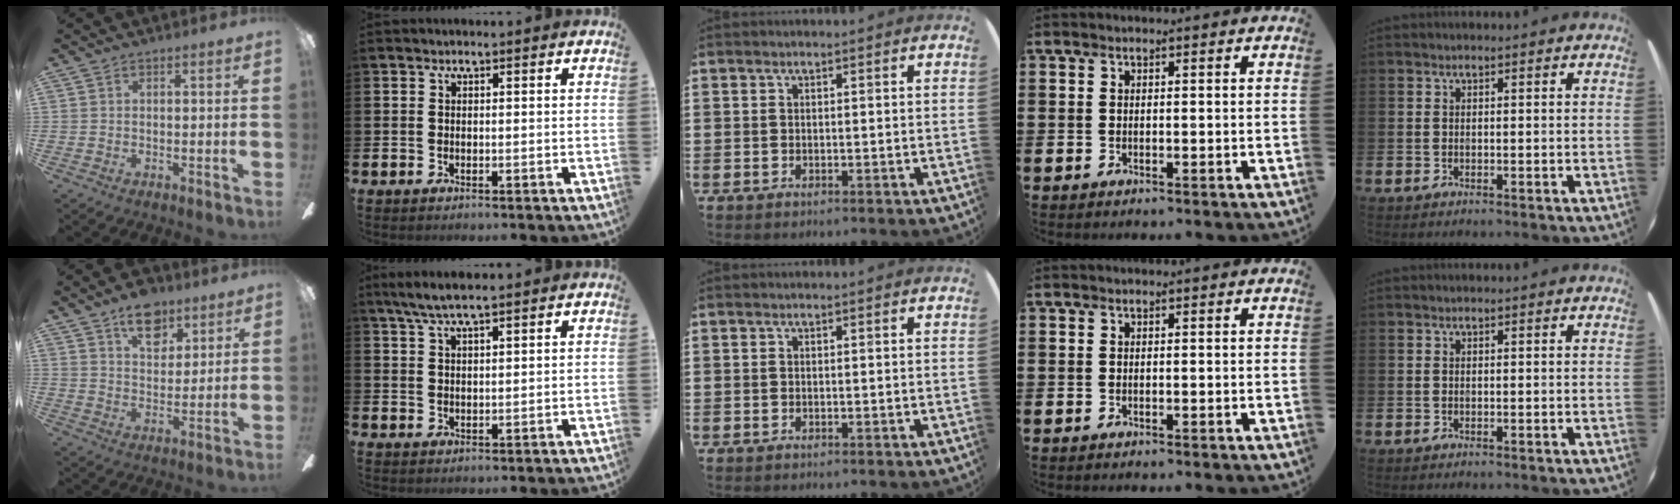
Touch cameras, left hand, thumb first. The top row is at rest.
{"thumb": {"total": 10.4, "force": [7.0, 5.6, 5.3], "torque": [-0.065, -0.028, 0.124]}, "index": {"total": 5.0, "force": [4.1, 0.9, 2.8], "torque": [-0.060, -0.006, 0.072]}}